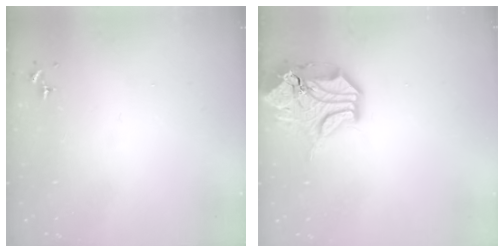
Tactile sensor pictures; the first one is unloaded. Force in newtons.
{"total": 17.9, "press": 17.7, "slide": 2.6}